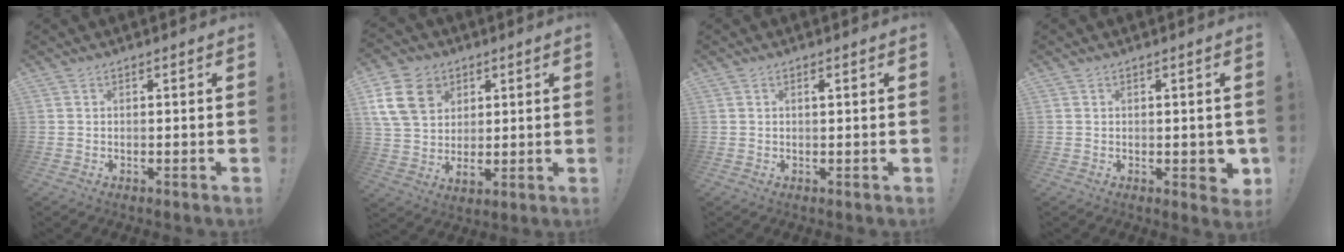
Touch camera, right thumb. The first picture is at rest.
{"total": 15.3, "force": [5.8, 11.9, 7.7], "torque": [-0.127, -0.027, 0.115]}
{"total": 0.6, "force": [0.2, 0.0, 0.5], "torque": [0.005, -0.006, -0.001]}
{"total": 3.5, "force": [-0.3, 2.1, 2.8], "torque": [-0.022, 0.002, -0.003]}